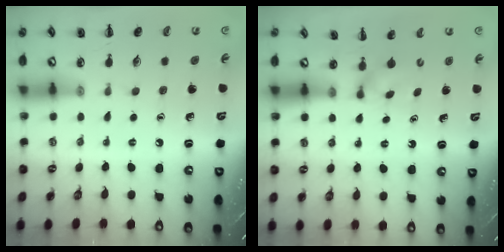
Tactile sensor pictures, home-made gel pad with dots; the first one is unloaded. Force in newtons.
{"total": 1.8, "press": 1.5, "slide": 0.9}